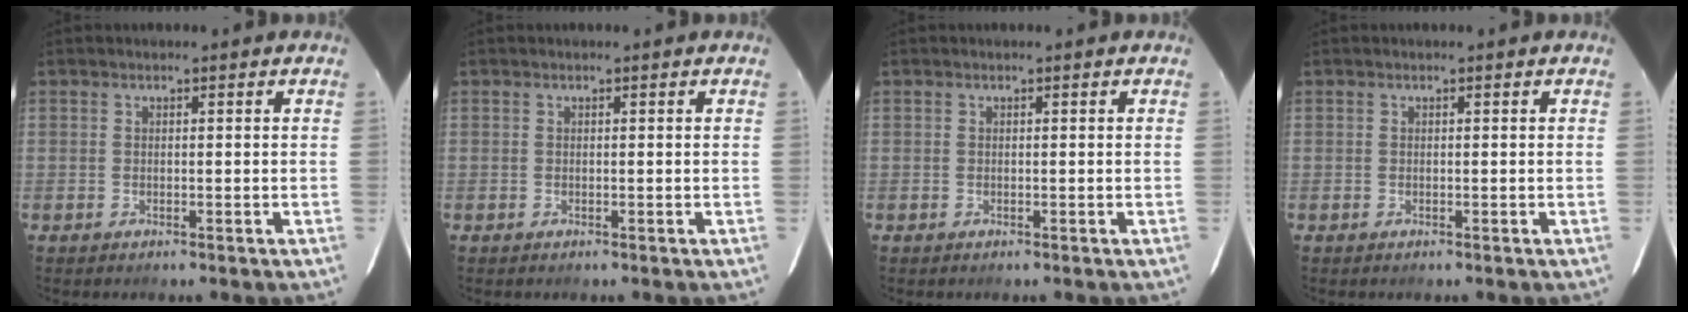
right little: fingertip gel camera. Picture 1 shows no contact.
{"total": 0.0}
{"total": 0.0}
{"total": 0.0}